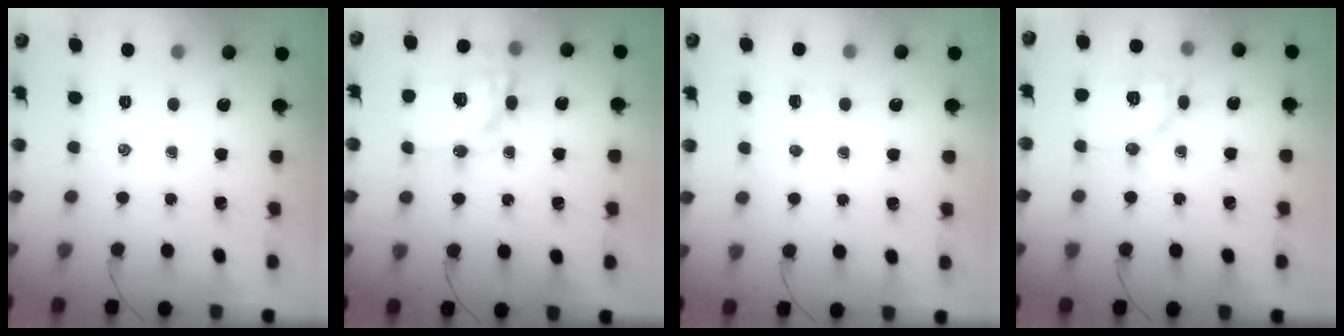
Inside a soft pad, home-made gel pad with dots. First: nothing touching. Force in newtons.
{"total": 16.8, "press": 16.6, "slide": 2.6}
{"total": 3.3, "press": 3.2, "slide": 0.8}
{"total": 11.4, "press": 11.4, "slide": 0.5}